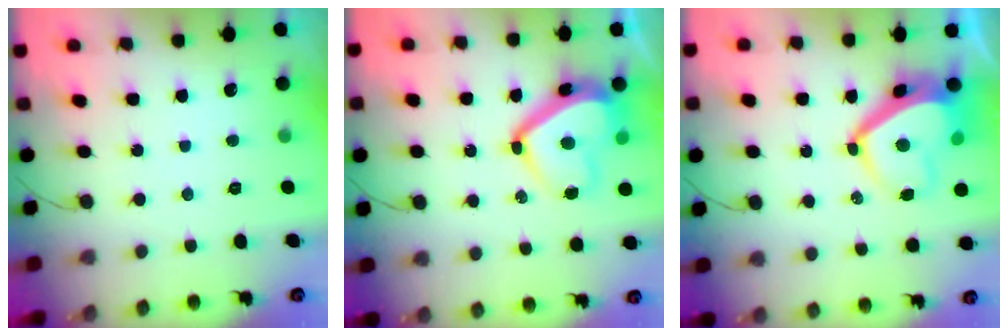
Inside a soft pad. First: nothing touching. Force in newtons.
{"total": 16.1, "press": 16.0, "slide": 1.8}
{"total": 11.1, "press": 10.8, "slide": 2.2}